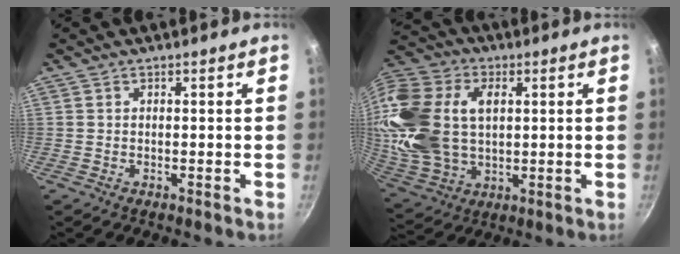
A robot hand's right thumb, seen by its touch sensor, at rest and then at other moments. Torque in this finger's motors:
{"motor_torque": [2.05, 2.12, 1.72, 0.92, 0.51]}